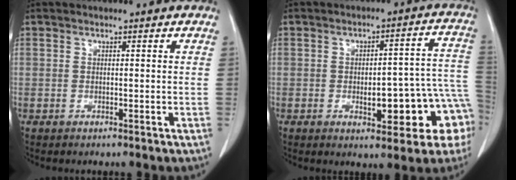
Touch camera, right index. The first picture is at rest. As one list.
[{"total": 13.2, "force": [-4.0, 4.1, 11.9], "torque": [-0.097, 0.041, -0.040]}]